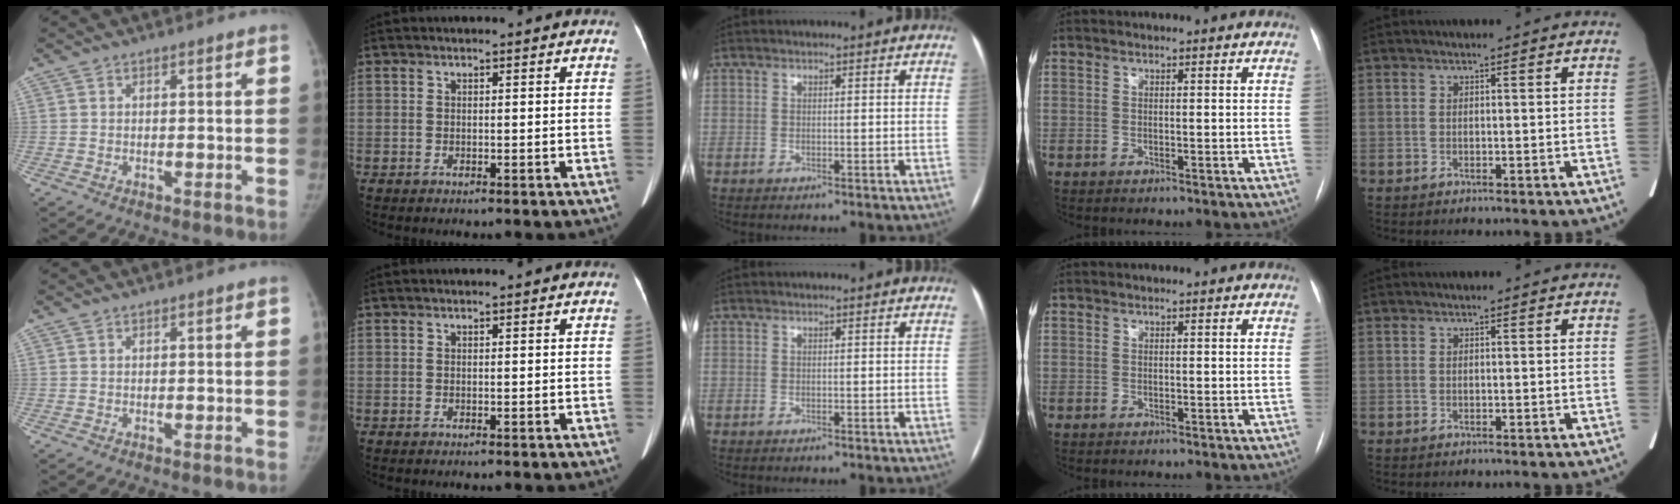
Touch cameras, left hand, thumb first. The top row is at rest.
{}